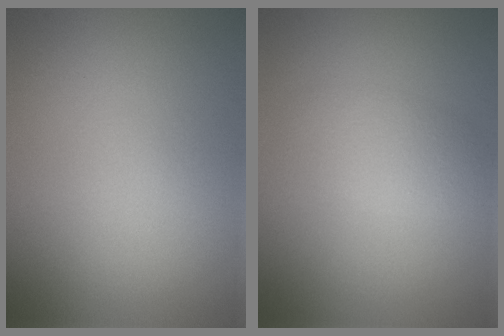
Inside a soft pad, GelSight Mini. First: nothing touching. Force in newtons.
{"total": 2.4, "press": 2.4, "slide": 0.2}